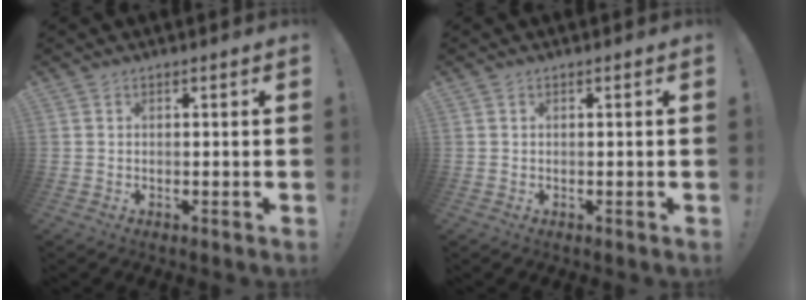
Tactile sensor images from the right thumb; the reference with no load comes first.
{"total": 0.0}